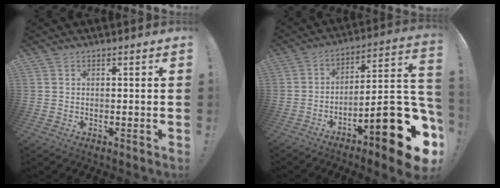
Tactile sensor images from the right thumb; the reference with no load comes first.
{"total": 20.6, "force": [-9.7, 4.9, 17.5], "torque": [-0.229, 0.046, -0.154]}